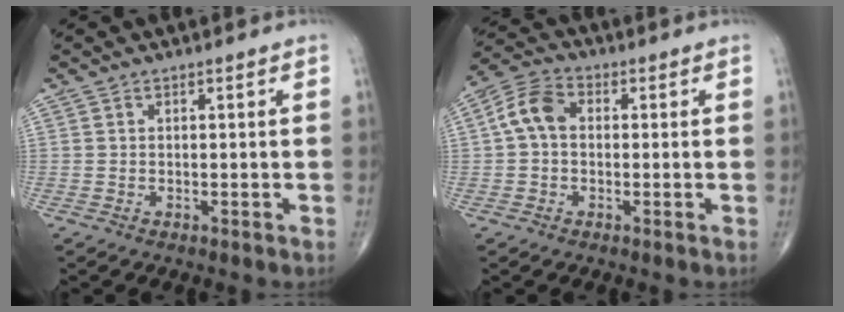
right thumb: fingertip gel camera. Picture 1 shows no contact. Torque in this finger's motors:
{"motor_torque": [-0.19, 0.38, -0.22, -0.27, 0.23]}